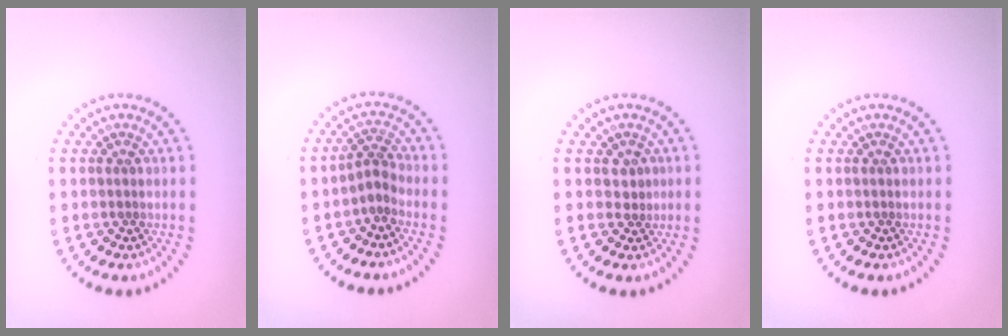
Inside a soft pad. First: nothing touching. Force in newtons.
{"total": 1.9, "press": 1.2, "slide": 1.4}
{"total": 1.0, "press": 0.8, "slide": 0.6}
{"total": 0.0}